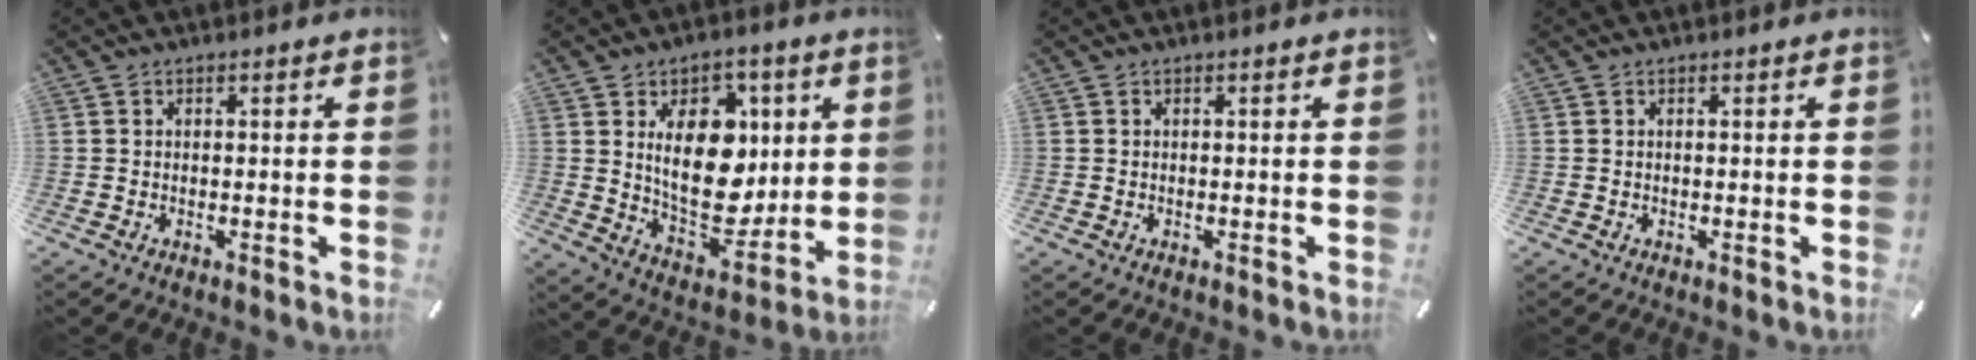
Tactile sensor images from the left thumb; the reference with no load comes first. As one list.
[{"total": 17.6, "force": [4.3, 11.8, 12.3], "torque": [-0.203, -0.022, 0.078]}, {"total": 0.0}, {"total": 0.0}]